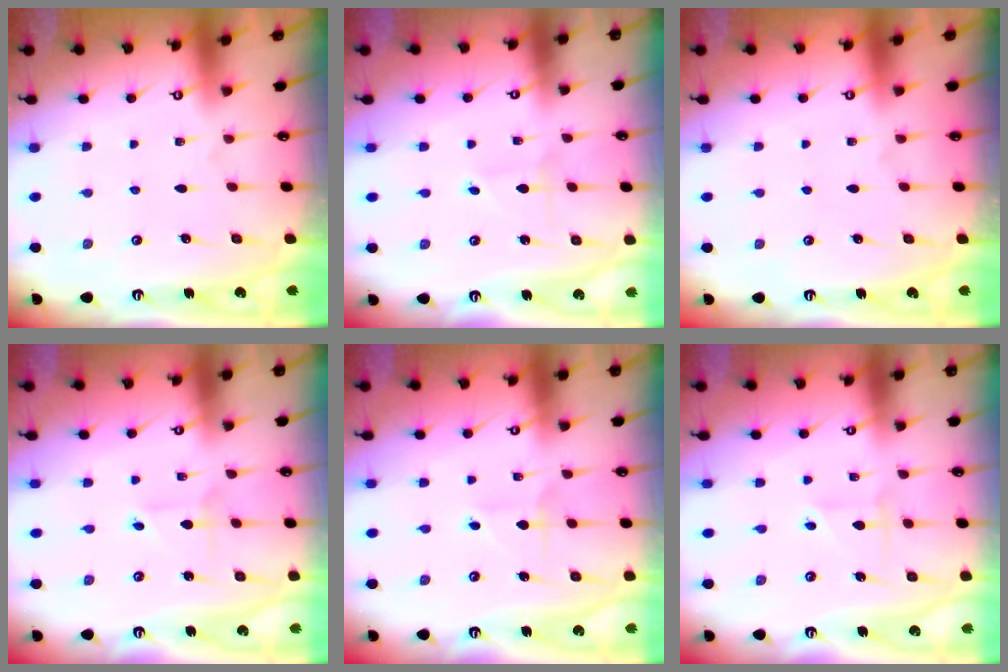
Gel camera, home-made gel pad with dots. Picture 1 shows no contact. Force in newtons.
{"total": 1.1, "press": 1.1, "slide": 0.1}
{"total": 0.0}
{"total": 2.0, "press": 2.0, "slide": 0.3}
{"total": 2.5, "press": 2.5, "slide": 0.2}
{"total": 2.1, "press": 2.1, "slide": 0.3}